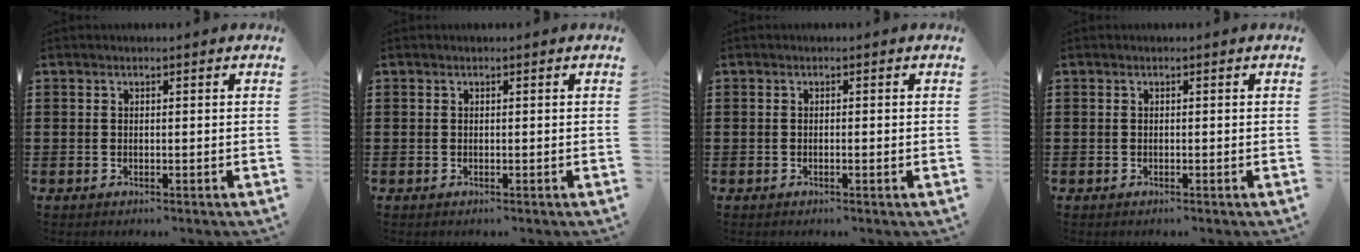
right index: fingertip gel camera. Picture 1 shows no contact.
{"total": 0.0}
{"total": 0.5, "force": [-0.1, -0.1, 0.5], "torque": [-0.009, -0.004, -0.001]}
{"total": 0.0}